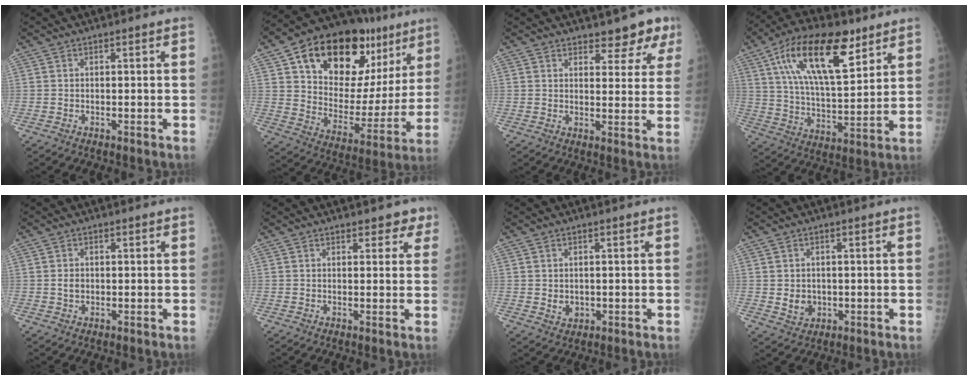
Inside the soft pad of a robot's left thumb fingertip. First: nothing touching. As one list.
[{"total": 27.7, "force": [14.2, 15.7, 17.9], "torque": [-0.226, -0.014, 0.228]}, {"total": 6.5, "force": [5.0, 3.0, 2.9], "torque": [-0.002, -0.031, 0.057]}, {"total": 20.6, "force": [10.2, 8.8, 15.5], "torque": [-0.245, -0.030, 0.180]}, {"total": 2.0, "force": [0.1, 1.6, 1.3], "torque": [-0.017, 0.001, 0.004]}, {"total": 3.6, "force": [2.7, 1.9, 1.4], "torque": [0.018, -0.010, 0.030]}, {"total": 2.8, "force": [0.0, 2.3, 1.6], "torque": [-0.019, -0.003, 0.009]}, {"total": 4.1, "force": [-0.2, 3.5, 2.2], "torque": [-0.020, -0.001, 0.008]}]